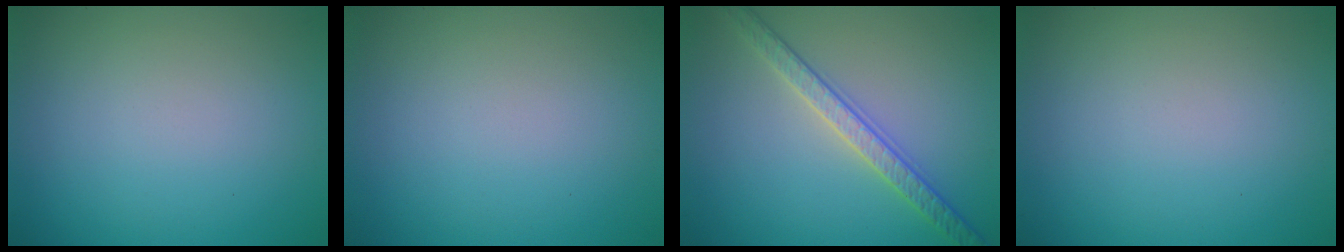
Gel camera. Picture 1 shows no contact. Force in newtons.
{"total": 0.0}
{"total": 3.3, "press": 3.2, "slide": 0.7}
{"total": 0.0}